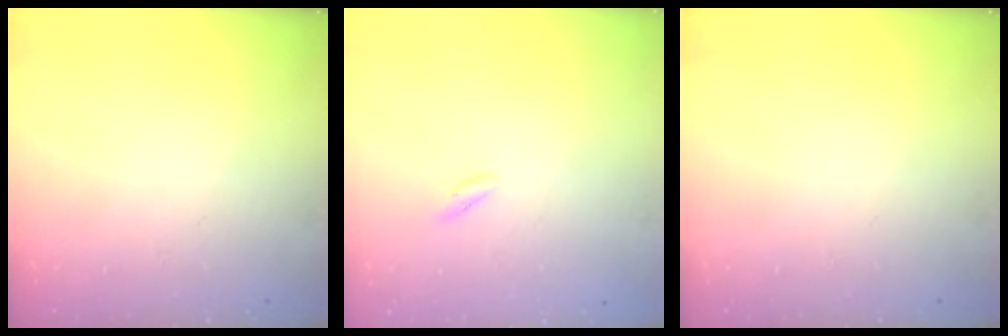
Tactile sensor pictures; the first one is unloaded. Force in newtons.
{"total": 0.6, "press": 0.0, "slide": 0.6}
{"total": 0.0}